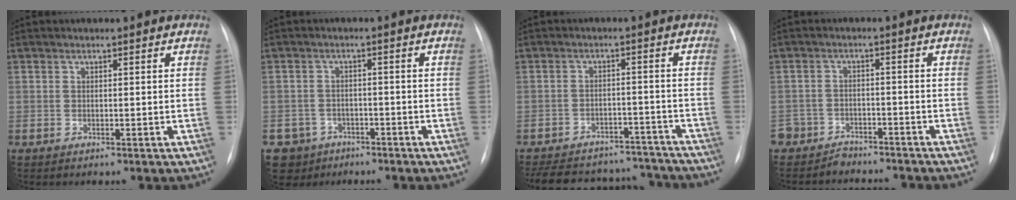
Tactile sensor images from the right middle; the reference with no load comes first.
{"total": 5.5, "force": [-3.4, 4.4, -0.2], "torque": [0.007, 0.009, -0.051]}
{"total": 19.7, "force": [-17.7, 6.6, 5.6], "torque": [-0.134, 0.008, -0.234]}
{"total": 7.0, "force": [-6.1, 3.5, 0.5], "torque": [-0.005, 0.009, -0.091]}